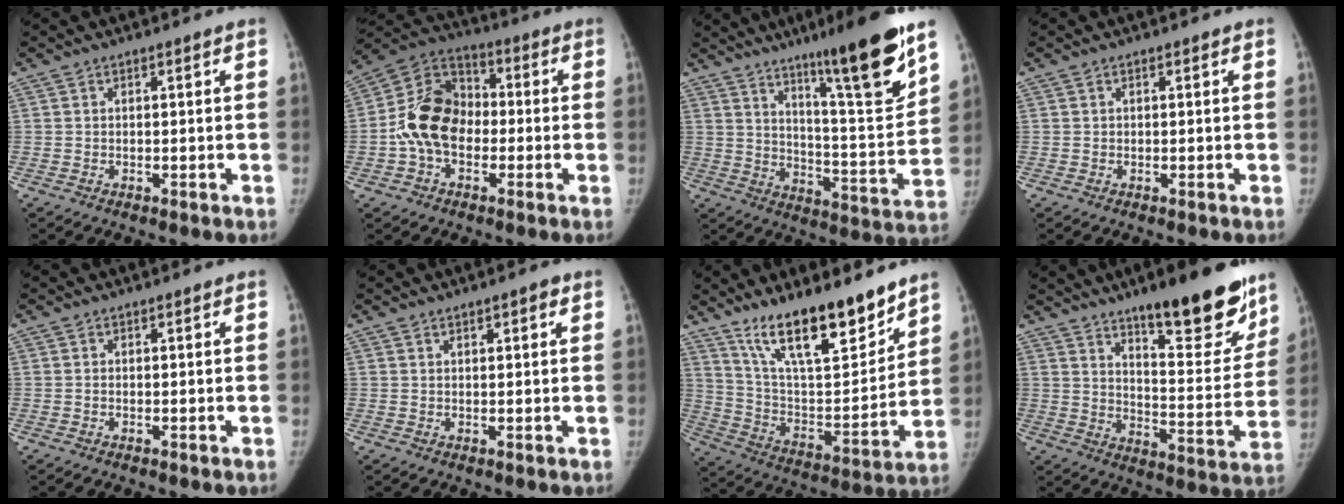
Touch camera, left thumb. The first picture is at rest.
{"total": 13.7, "force": [-2.0, 10.0, 9.2], "torque": [-0.149, 0.039, -0.048]}
{"total": 19.8, "force": [12.7, 1.7, 15.1], "torque": [-0.196, -0.079, 0.204]}
{"total": 0.0}
{"total": 0.0}
{"total": 1.9, "force": [1.1, 0.7, 1.4], "torque": [-0.017, -0.004, 0.016]}
{"total": 21.4, "force": [15.6, 6.4, 13.2], "torque": [-0.177, -0.087, 0.275]}
{"total": 20.5, "force": [14.0, 5.5, 14.0], "torque": [-0.149, -0.096, 0.208]}